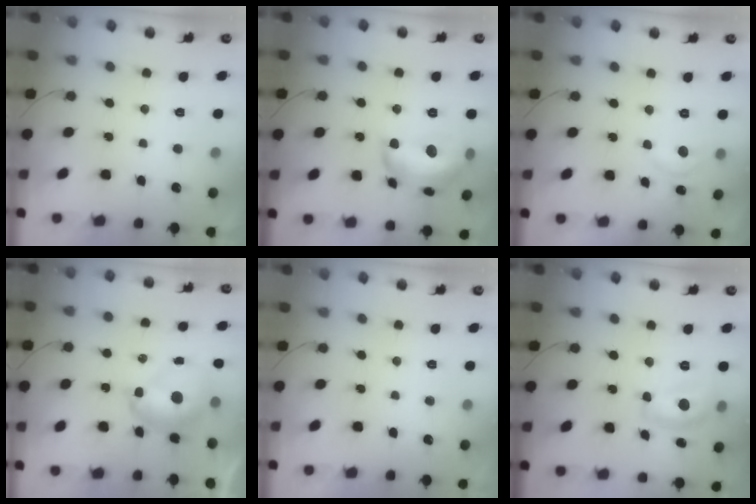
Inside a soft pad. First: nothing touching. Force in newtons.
{"total": 16.7, "press": 16.7, "slide": 0.9}
{"total": 6.3, "press": 6.2, "slide": 0.9}
{"total": 9.1, "press": 9.0, "slide": 1.0}
{"total": 0.0}
{"total": 11.9, "press": 11.9, "slide": 0.6}